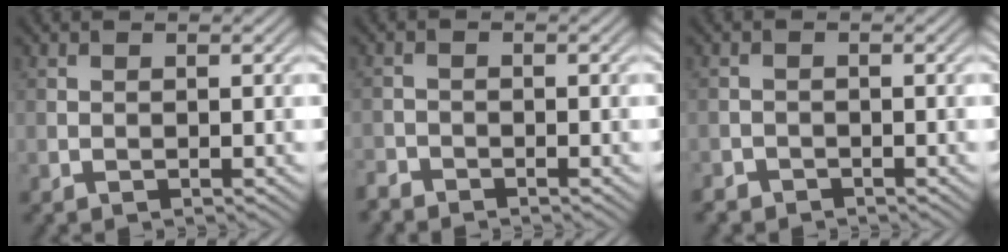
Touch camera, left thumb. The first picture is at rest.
{"total": 1.8, "force": [-1.7, 0.4, 0.2], "torque": [-0.006, -0.005, -0.042]}
{"total": 1.6, "force": [-1.5, 0.7, 0.2], "torque": [-0.002, -0.002, -0.031]}